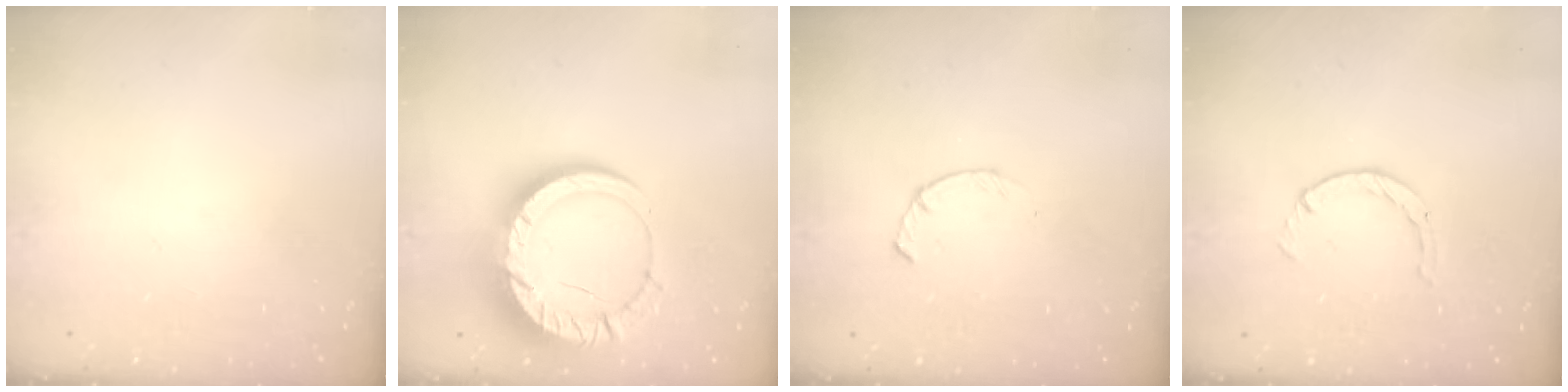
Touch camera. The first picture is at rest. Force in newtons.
{"total": 18.9, "press": 18.8, "slide": 1.9}
{"total": 2.3, "press": 2.2, "slide": 0.4}
{"total": 2.1, "press": 2.1, "slide": 0.3}